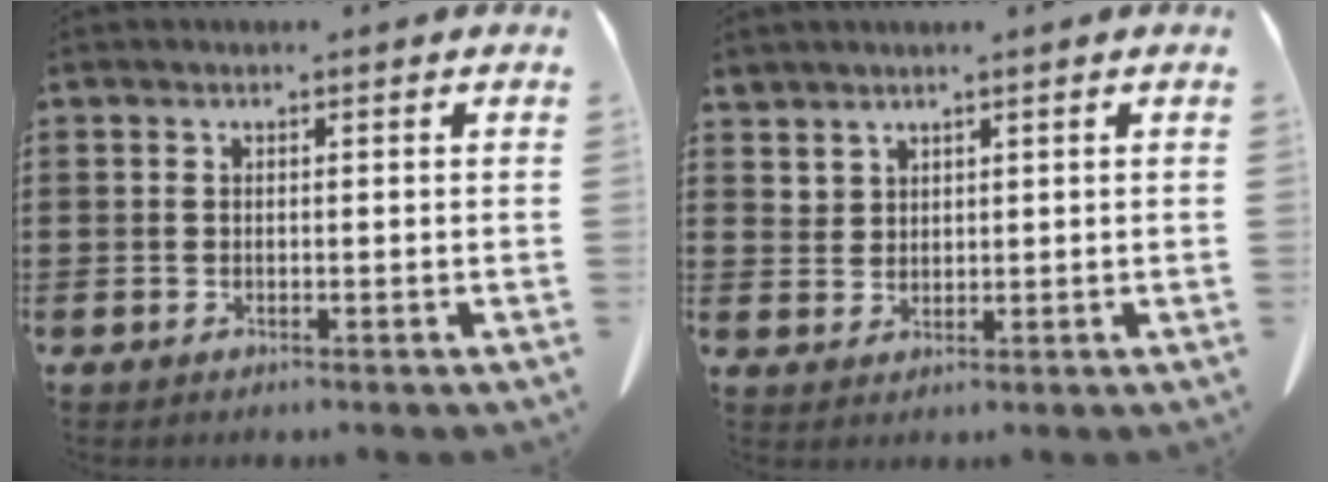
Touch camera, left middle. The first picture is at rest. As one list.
[{"total": 2.8, "force": [2.5, 1.2, 0.1], "torque": [-0.011, -0.003, 0.051]}]